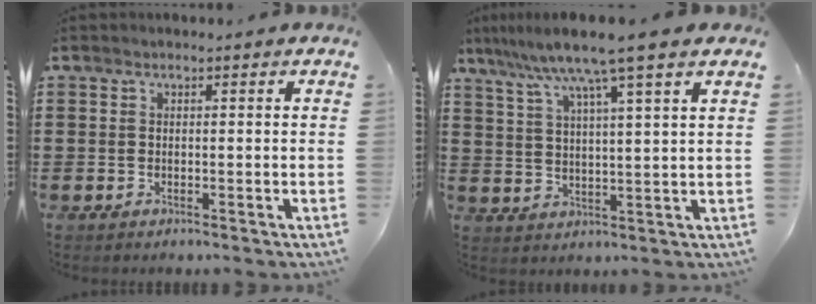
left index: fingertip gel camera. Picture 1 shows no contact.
{"total": 7.7, "force": [5.9, -0.6, 5.0], "torque": [-0.116, -0.024, 0.096]}